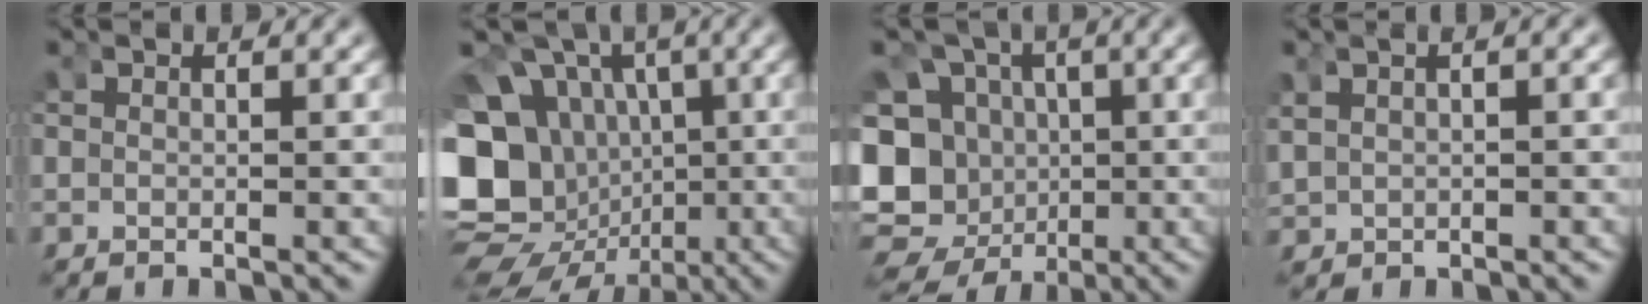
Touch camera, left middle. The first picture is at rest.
{"total": 17.2, "force": [-2.8, 14.9, 8.2], "torque": [-0.192, -0.067, -0.043]}
{"total": 16.7, "force": [-2.8, 14.9, 6.9], "torque": [-0.167, -0.061, -0.042]}
{"total": 2.5, "force": [0.8, 1.8, 1.5], "torque": [-0.029, 0.012, 0.013]}